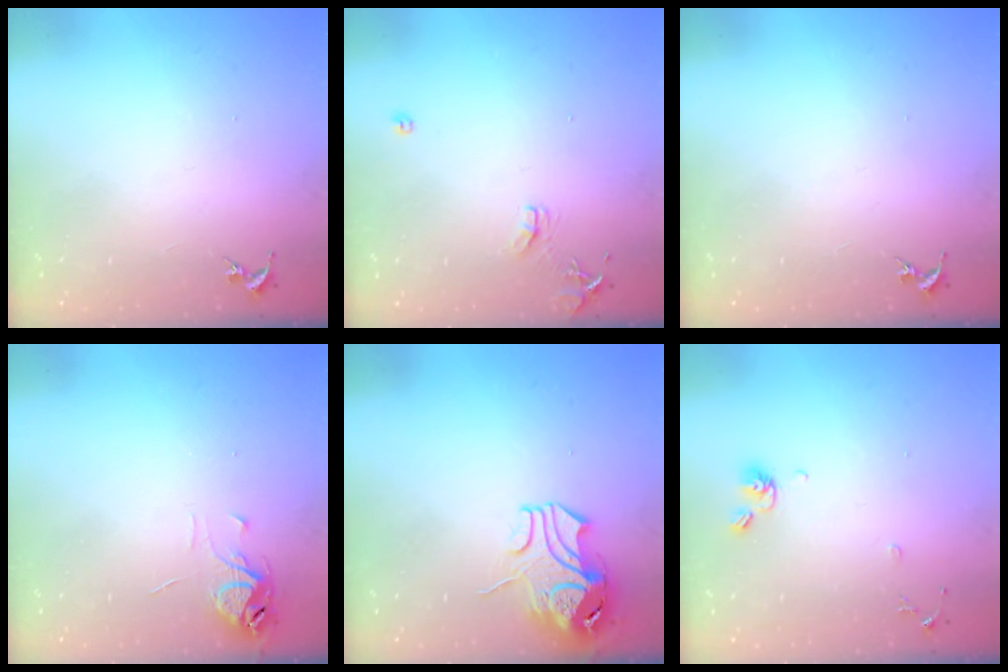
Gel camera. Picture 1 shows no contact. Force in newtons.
{"total": 8.6, "press": 8.6, "slide": 0.8}
{"total": 0.0}
{"total": 6.4, "press": 6.4, "slide": 0.5}
{"total": 10.8, "press": 10.7, "slide": 1.3}
{"total": 7.9, "press": 7.6, "slide": 2.0}